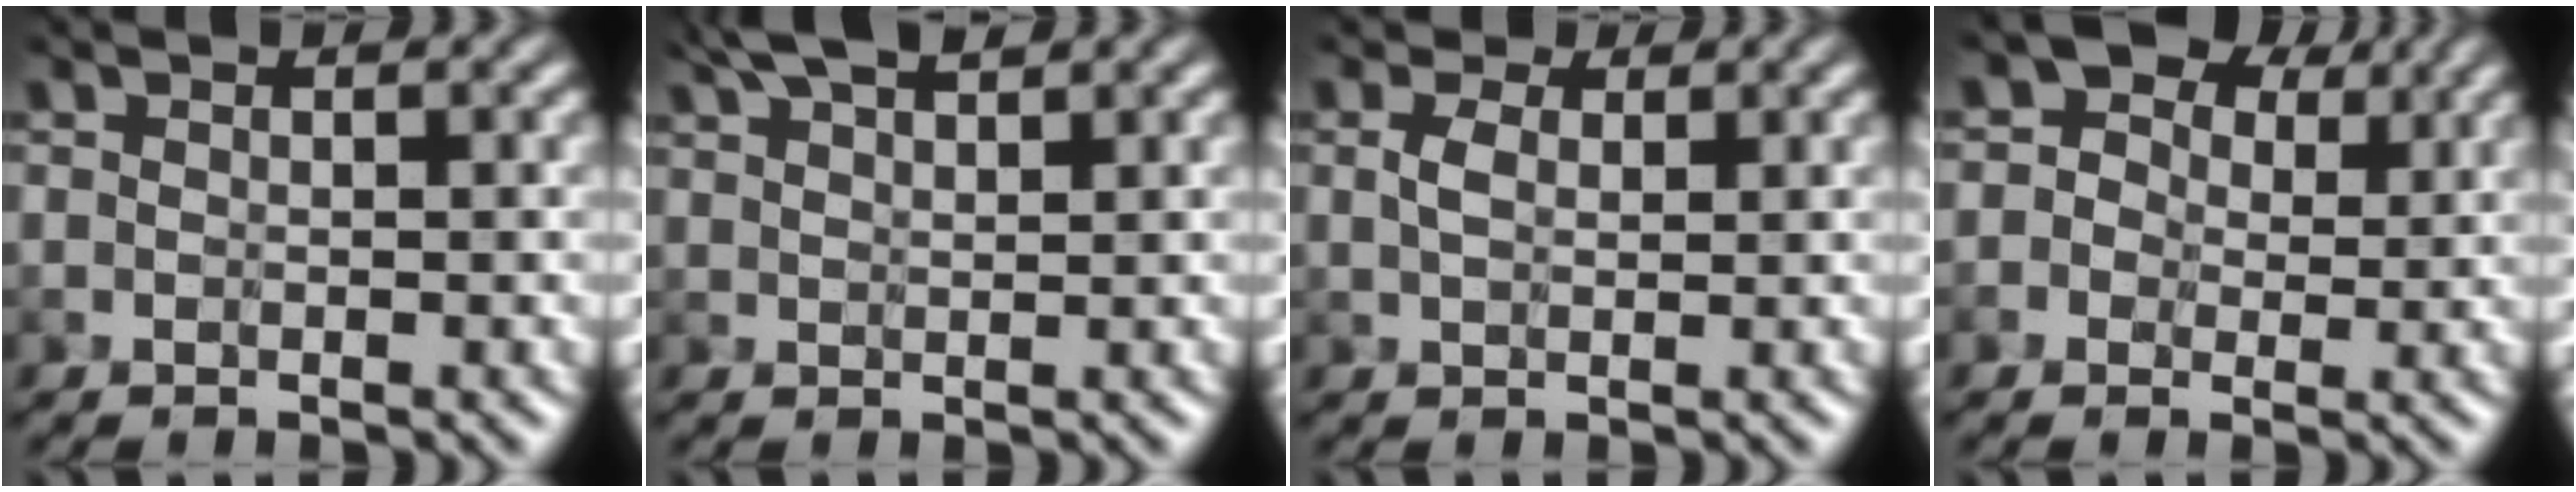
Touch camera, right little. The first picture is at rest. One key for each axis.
{"total": 3.6, "fx": 2.9, "fy": 0.8, "fz": 1.9, "tx": -0.034, "ty": 0.010, "tz": 0.052}
{"total": 1.9, "fx": 0.7, "fy": 1.3, "fz": 1.3, "tx": -0.032, "ty": 0.004, "tz": 0.014}
{"total": 5.5, "fx": 2.3, "fy": 4.2, "fz": 2.7, "tx": -0.027, "ty": 0.012, "tz": 0.002}